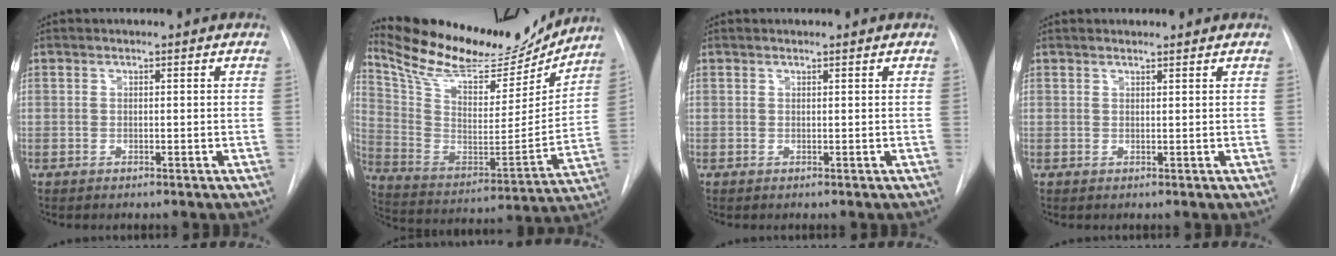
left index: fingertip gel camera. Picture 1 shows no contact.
{"total": 23.6, "force": [21.1, 5.6, 8.8], "torque": [-0.166, -0.024, 0.334]}
{"total": 0.7, "force": [0.7, 0.0, 0.0], "torque": [-0.004, 0.009, 0.014]}
{"total": 2.0, "force": [2.0, 0.3, 0.2], "torque": [-0.009, 0.015, 0.030]}